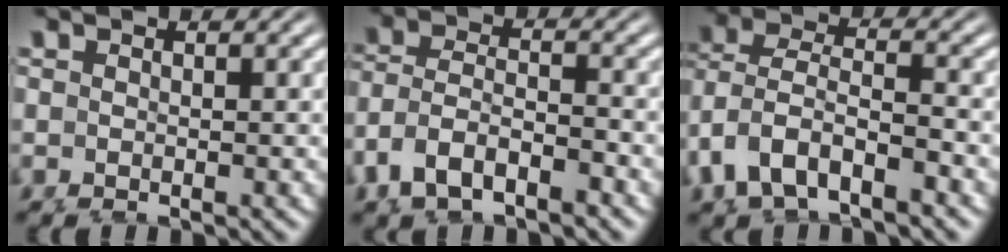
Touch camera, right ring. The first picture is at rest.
{"total": 7.4, "force": [-1.8, 6.5, 3.1], "torque": [-0.101, -0.032, -0.023]}
{"total": 6.4, "force": [-1.0, 5.5, 3.2], "torque": [-0.101, -0.031, -0.006]}